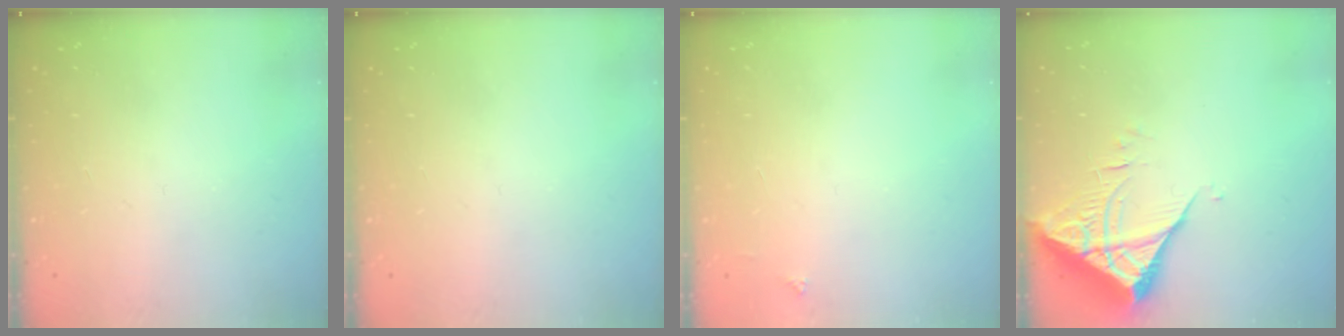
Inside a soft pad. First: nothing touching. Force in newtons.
{"total": 0.0}
{"total": 2.0, "press": 2.0, "slide": 0.3}
{"total": 6.6, "press": 6.6, "slide": 0.8}